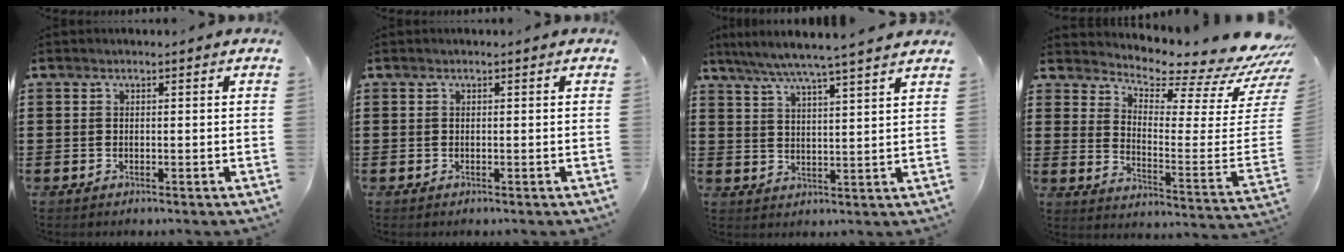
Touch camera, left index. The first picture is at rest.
{"total": 0.0}
{"total": 5.5, "force": [4.9, -0.6, 2.5], "torque": [-0.064, -0.025, 0.084]}
{"total": 5.0, "force": [4.4, 0.6, 2.3], "torque": [-0.047, -0.067, 0.065]}